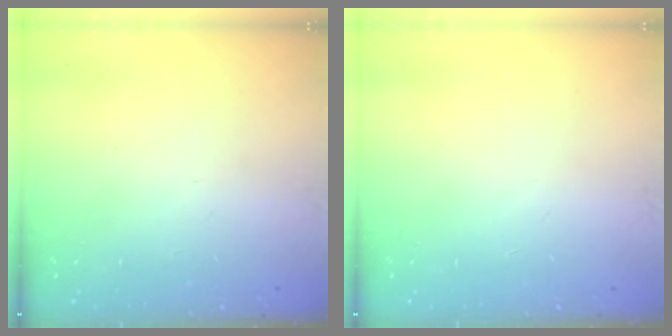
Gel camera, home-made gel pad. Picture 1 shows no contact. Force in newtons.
{"total": 0.0}